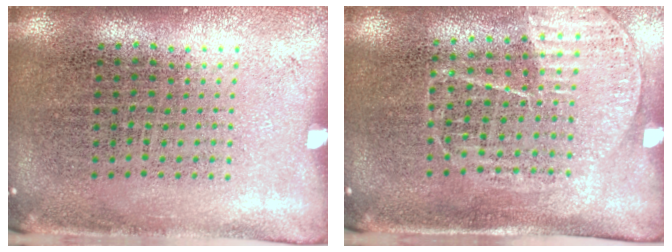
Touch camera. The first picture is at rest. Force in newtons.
{"total": 1.3, "press": 1.3, "slide": 0.2}